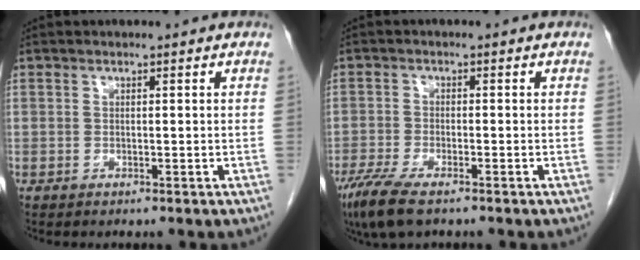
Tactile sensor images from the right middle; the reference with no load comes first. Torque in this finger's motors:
{"motor_torque": [1.04, -0.84, 0.23, 0.07]}